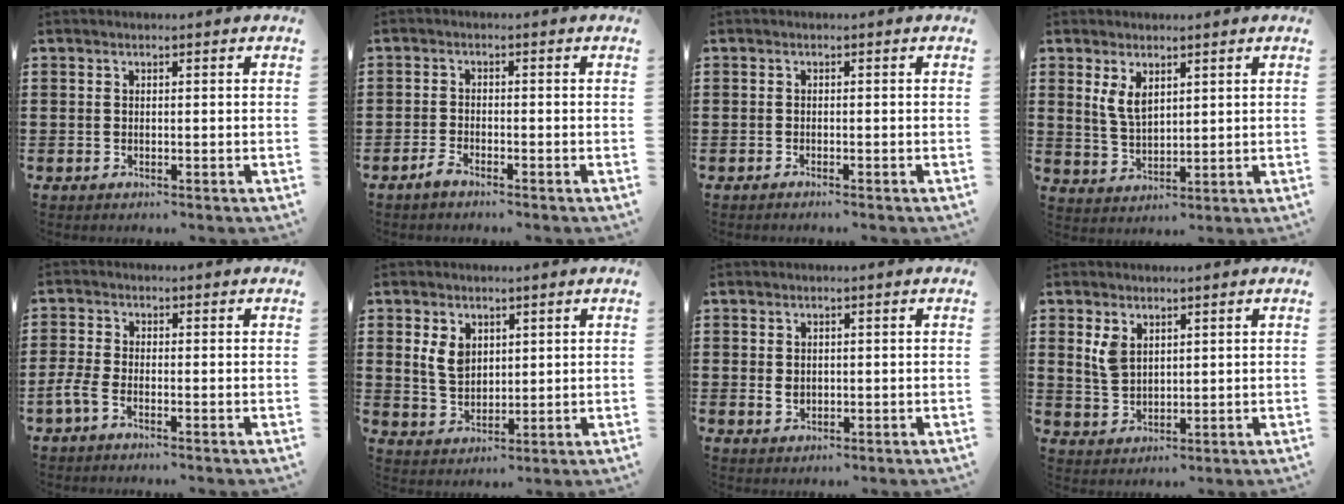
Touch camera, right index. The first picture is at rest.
{"total": 1.8, "force": [-1.7, 0.2, 0.6], "torque": [-0.019, -0.001, -0.035]}
{"total": 0.7, "force": [-0.7, -0.2, -0.1], "torque": [-0.001, -0.003, -0.014]}
{"total": 3.8, "force": [1.9, 2.0, 2.6], "torque": [-0.065, 0.001, 0.032]}
{"total": 2.5, "force": [-1.6, 0.5, 1.8], "torque": [-0.052, -0.008, -0.036]}
{"total": 4.2, "force": [1.7, 3.0, 2.5], "torque": [-0.059, 0.009, 0.031]}
{"total": 1.4, "force": [0.2, 1.1, 0.8], "torque": [-0.017, 0.007, 0.002]}
{"total": 3.6, "force": [2.0, 2.2, 2.0], "torque": [-0.047, 0.007, 0.036]}